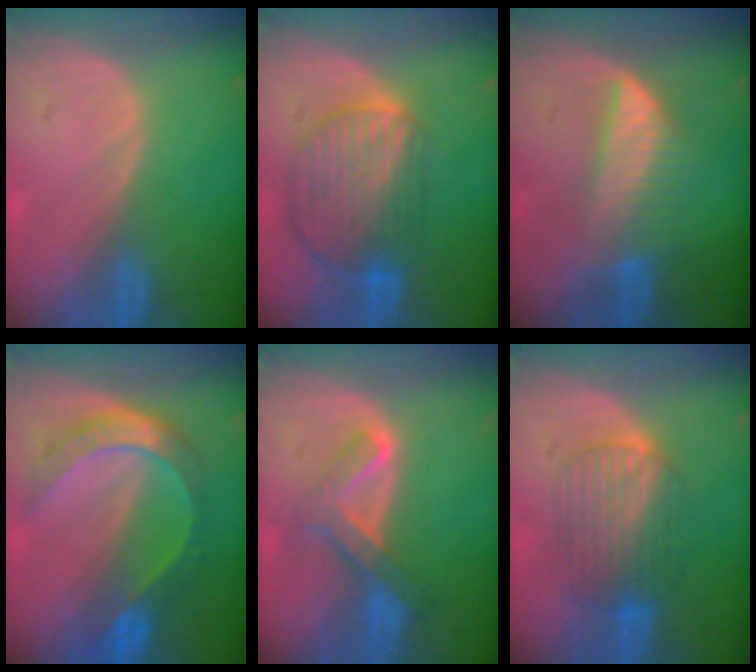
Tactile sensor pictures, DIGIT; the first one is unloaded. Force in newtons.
{"total": 9.6, "press": 8.1, "slide": 5.1}
{"total": 6.3, "press": 6.3, "slide": 0.2}
{"total": 8.1, "press": 8.1, "slide": 0.8}
{"total": 6.7, "press": 5.6, "slide": 3.6}
{"total": 6.7, "press": 6.7, "slide": 0.3}